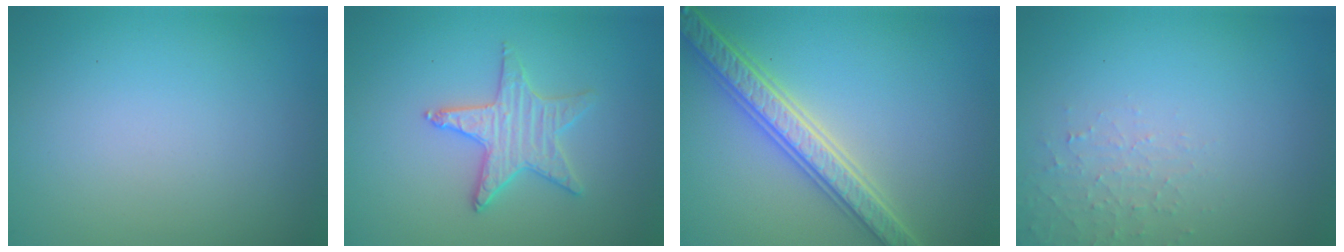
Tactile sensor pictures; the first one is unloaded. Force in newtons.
{"total": 3.0, "press": 3.0, "slide": 0.1}
{"total": 5.5, "press": 5.4, "slide": 1.1}
{"total": 1.8, "press": 1.8, "slide": 0.4}